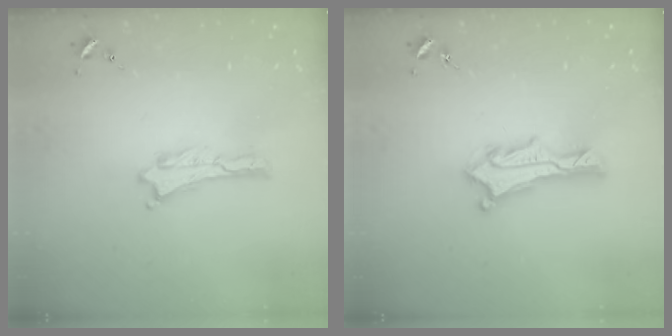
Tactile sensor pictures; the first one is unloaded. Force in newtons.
{"total": 3.0, "press": 3.0, "slide": 0.2}